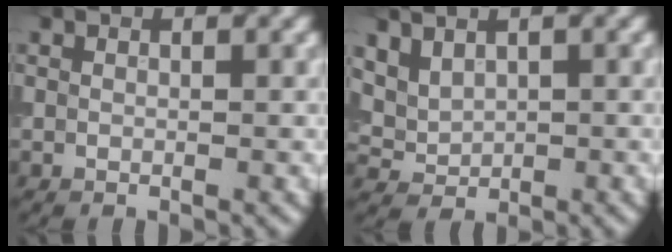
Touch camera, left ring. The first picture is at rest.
{"total": 1.9, "force": [0.9, 1.2, 1.1], "torque": [-0.025, 0.004, 0.030]}